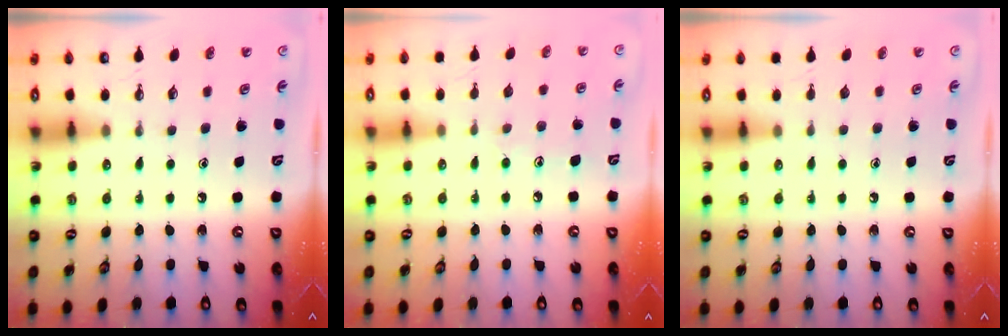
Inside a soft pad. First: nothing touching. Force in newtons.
{"total": 5.7, "press": 5.7, "slide": 0.5}
{"total": 0.0}